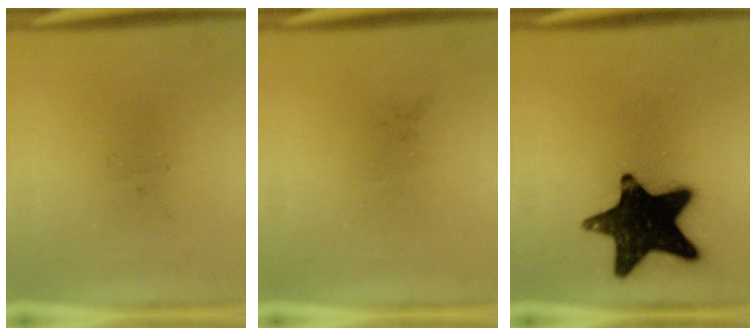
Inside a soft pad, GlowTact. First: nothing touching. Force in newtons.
{"total": 0.0}
{"total": 18.2}